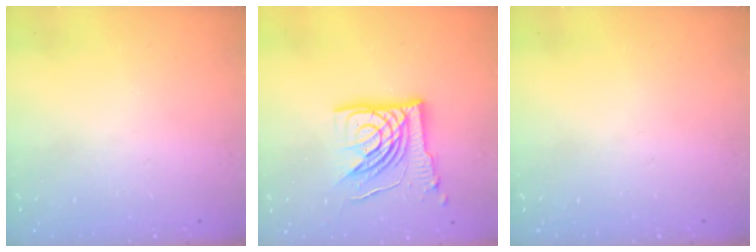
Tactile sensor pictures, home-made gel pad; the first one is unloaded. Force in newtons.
{"total": 15.7, "press": 15.6, "slide": 1.8}
{"total": 0.0}